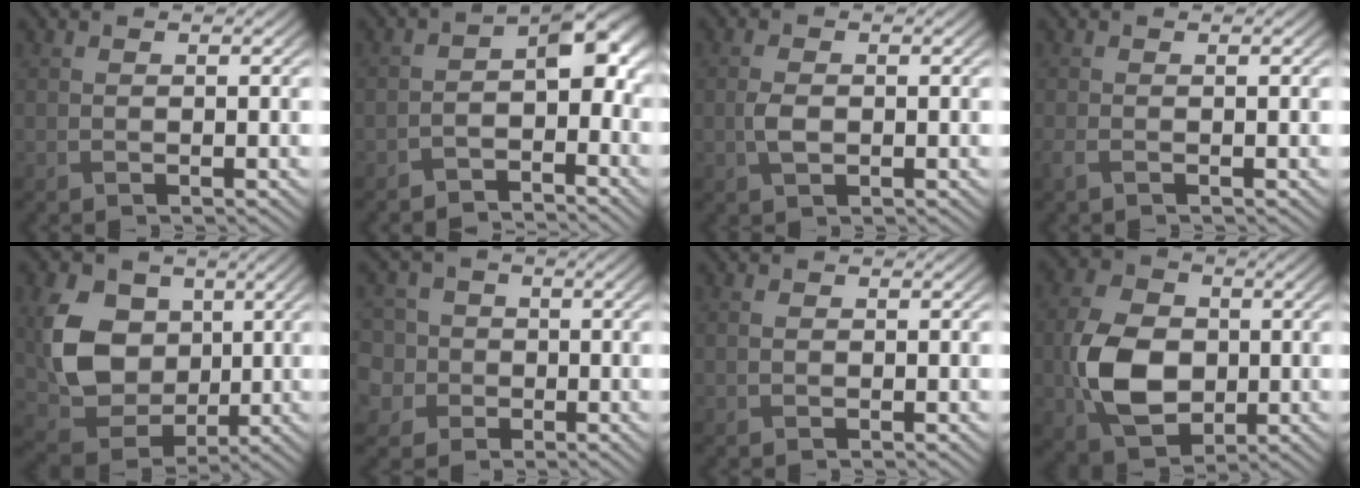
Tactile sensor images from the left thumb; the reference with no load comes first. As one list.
[{"total": 5.8, "force": [-2.8, 2.8, 4.2], "torque": [-0.055, 0.002, -0.060]}, {"total": 2.0, "force": [-0.2, 1.3, 1.5], "torque": [-0.039, 0.000, -0.005]}, {"total": 0.9, "force": [-0.5, 0.3, 0.8], "torque": [-0.021, -0.005, -0.013]}, {"total": 11.0, "force": [1.6, 8.6, 6.8], "torque": [-0.163, -0.005, 0.031]}, {"total": 7.9, "force": [0.0, 7.4, 2.8], "torque": [-0.101, 0.016, -0.040]}, {"total": 0.7, "force": [0.1, 0.6, 0.2], "torque": [-0.006, 0.000, -0.001]}, {"total": 10.0, "force": [-1.1, 7.2, 6.9], "torque": [-0.168, -0.005, -0.027]}]